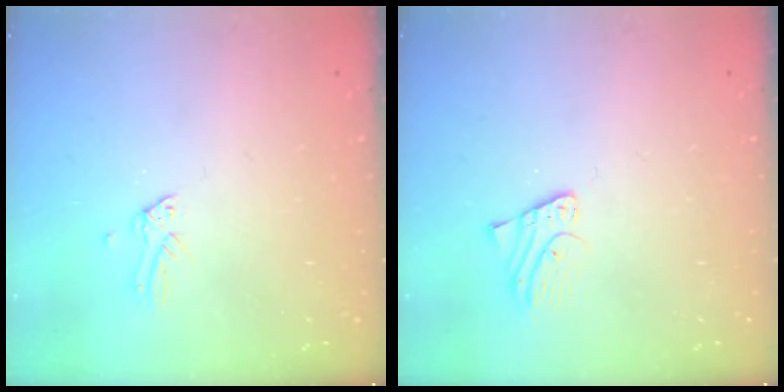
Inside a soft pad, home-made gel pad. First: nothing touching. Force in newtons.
{"total": 2.6, "press": 2.6, "slide": 0.2}